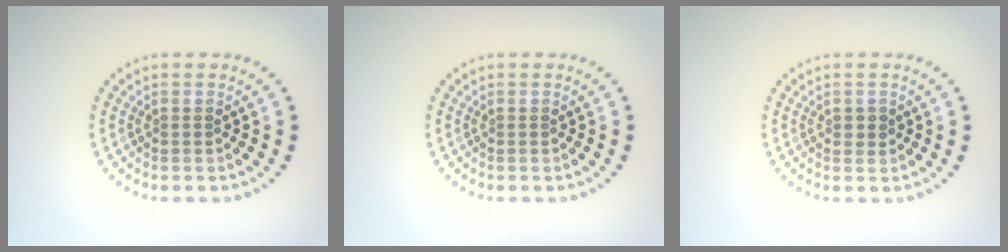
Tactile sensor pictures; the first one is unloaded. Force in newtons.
{"total": 0.0}
{"total": 1.0, "press": 0.9, "slide": 0.1}